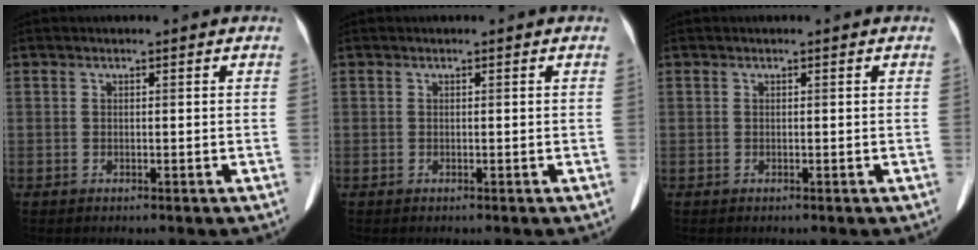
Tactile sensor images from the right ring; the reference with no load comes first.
{"total": 0.0}
{"total": 0.0}